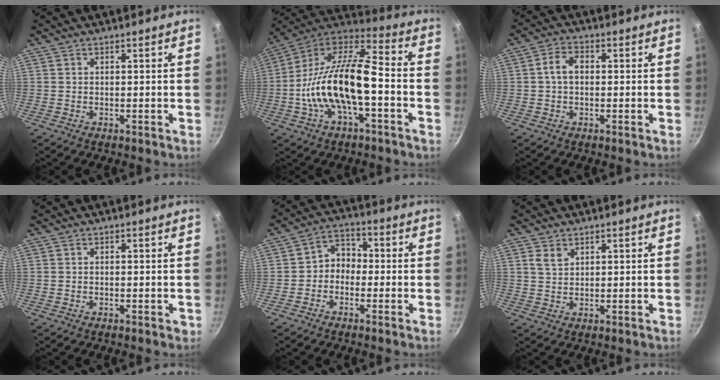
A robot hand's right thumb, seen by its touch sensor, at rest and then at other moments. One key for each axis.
{"total": 21.0, "fx": -4.2, "fy": 9.1, "fz": 18.5, "tx": -0.338, "ty": 0.044, "tz": -0.090}
{"total": 4.3, "fx": 0.1, "fy": 3.0, "fz": 3.2, "tx": -0.054, "ty": 0.015, "tz": -0.005}
{"total": 0.8, "fx": -0.4, "fy": 0.4, "fz": 0.5, "tx": -0.006, "ty": 0.002, "tz": -0.005}
{"total": 5.4, "fx": -1.3, "fy": 4.4, "fz": 2.9, "tx": -0.019, "ty": 0.028, "tz": -0.037}
{"total": 2.6, "fx": 1.4, "fy": 1.6, "fz": 1.4, "tx": -0.023, "ty": -0.003, "tz": 0.028}